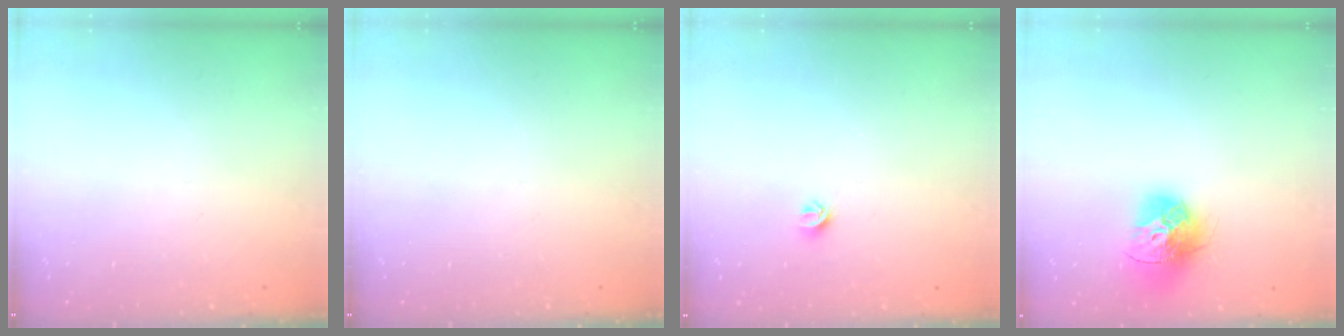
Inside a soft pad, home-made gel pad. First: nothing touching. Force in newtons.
{"total": 0.0}
{"total": 5.0, "press": 4.9, "slide": 0.7}
{"total": 15.3, "press": 15.2, "slide": 1.7}